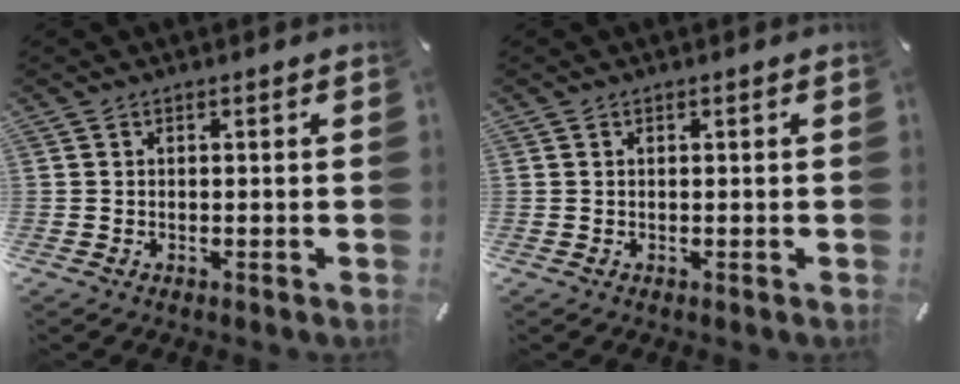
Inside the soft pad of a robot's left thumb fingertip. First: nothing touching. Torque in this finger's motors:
{"motor_torque": [-0.03, -0.07, 0.00, -0.03, 0.04]}